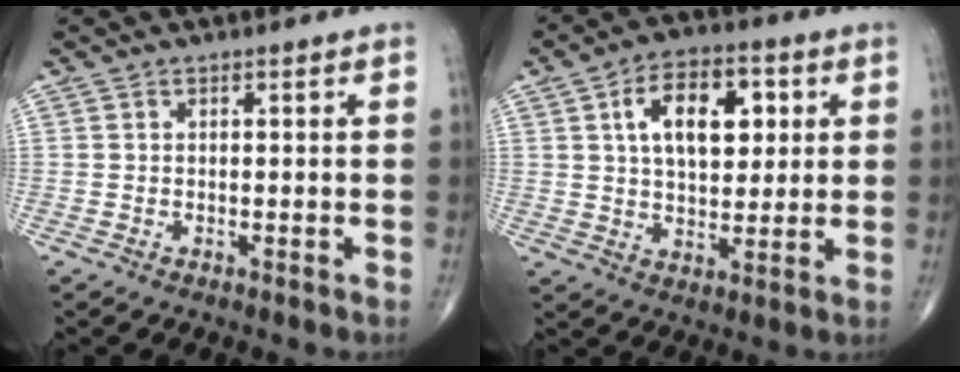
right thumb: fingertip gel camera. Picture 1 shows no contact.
{"total": 13.1, "force": [3.6, 7.5, 10.1], "torque": [-0.130, 0.001, 0.056]}